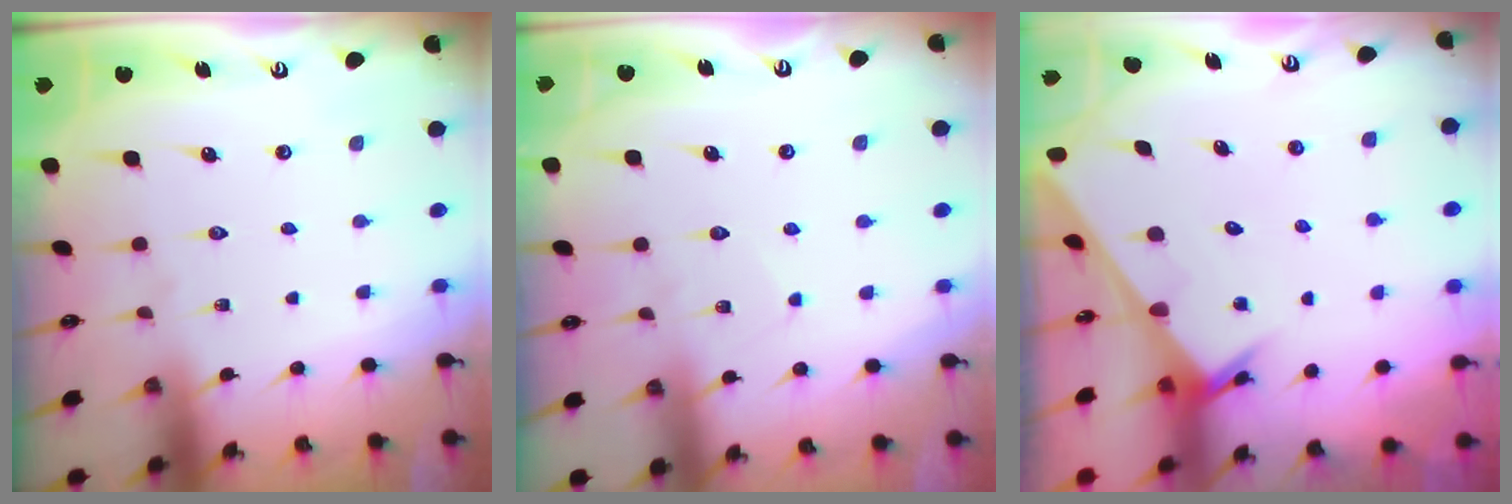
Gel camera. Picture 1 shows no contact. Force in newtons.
{"total": 4.1, "press": 4.1, "slide": 0.4}
{"total": 2.3, "press": 2.3, "slide": 0.1}